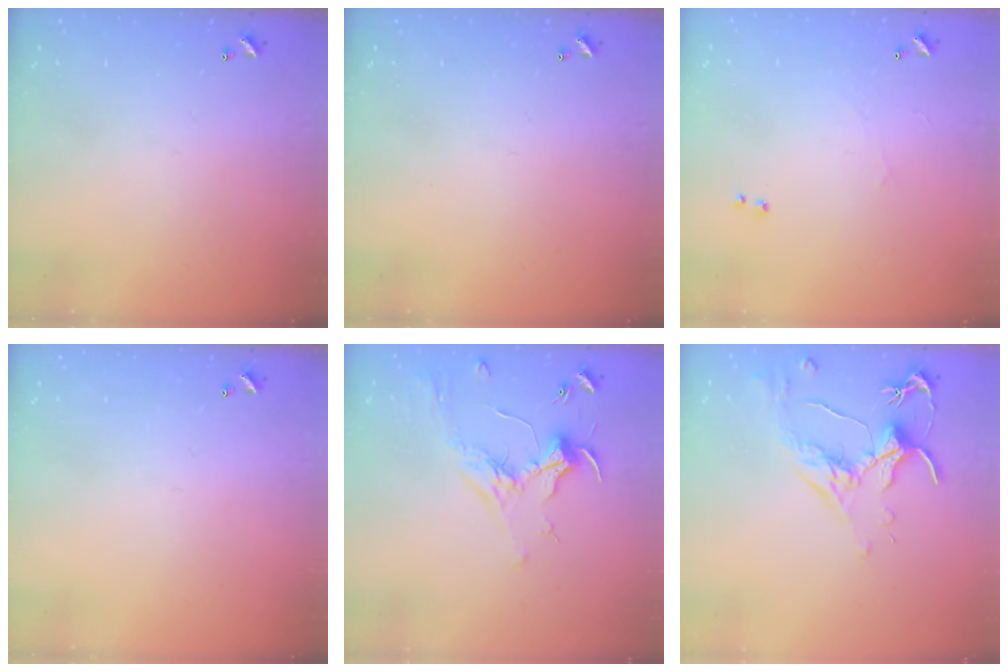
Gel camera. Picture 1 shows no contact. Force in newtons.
{"total": 0.0}
{"total": 1.0, "press": 0.5, "slide": 0.8}
{"total": 0.0}
{"total": 1.8, "press": 1.6, "slide": 0.7}
{"total": 1.6, "press": 1.4, "slide": 0.7}